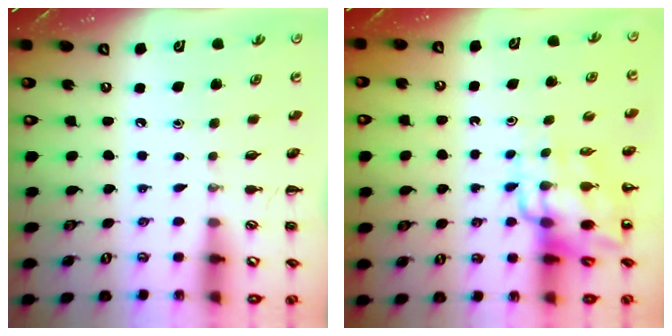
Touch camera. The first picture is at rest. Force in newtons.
{"total": 13.0, "press": 12.5, "slide": 3.7}